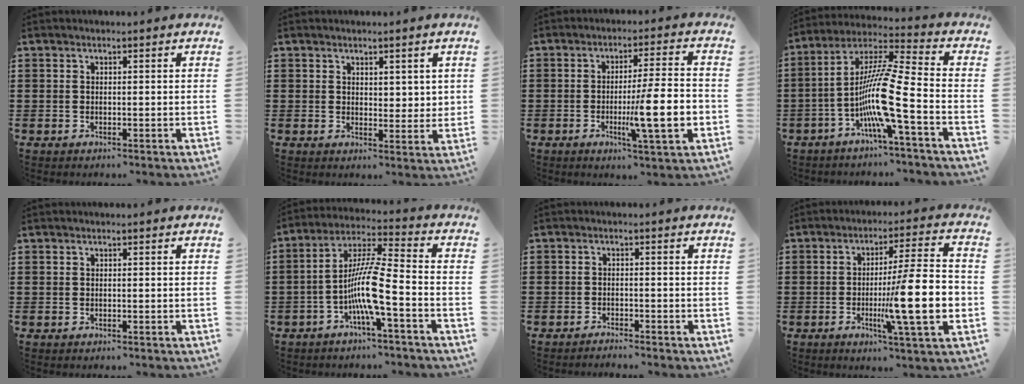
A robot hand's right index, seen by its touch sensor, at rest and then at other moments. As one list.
[{"total": 2.8, "force": [2.0, 1.9, 0.6], "torque": [-0.002, 0.003, 0.035]}, {"total": 11.5, "force": [-2.7, 1.2, 11.1], "torque": [-0.172, -0.014, -0.049]}, {"total": 12.0, "force": [-4.9, 0.1, 11.0], "torque": [-0.237, -0.023, -0.106]}, {"total": 0.0}, {"total": 9.8, "force": [-3.7, 1.0, 9.0], "torque": [-0.194, -0.013, -0.078]}, {"total": 1.4, "force": [-1.4, 0.0, 0.0], "torque": [-0.003, 0.005, -0.030]}, {"total": 15.1, "force": [-3.1, 1.9, 14.6], "torque": [-0.222, -0.015, -0.059]}]